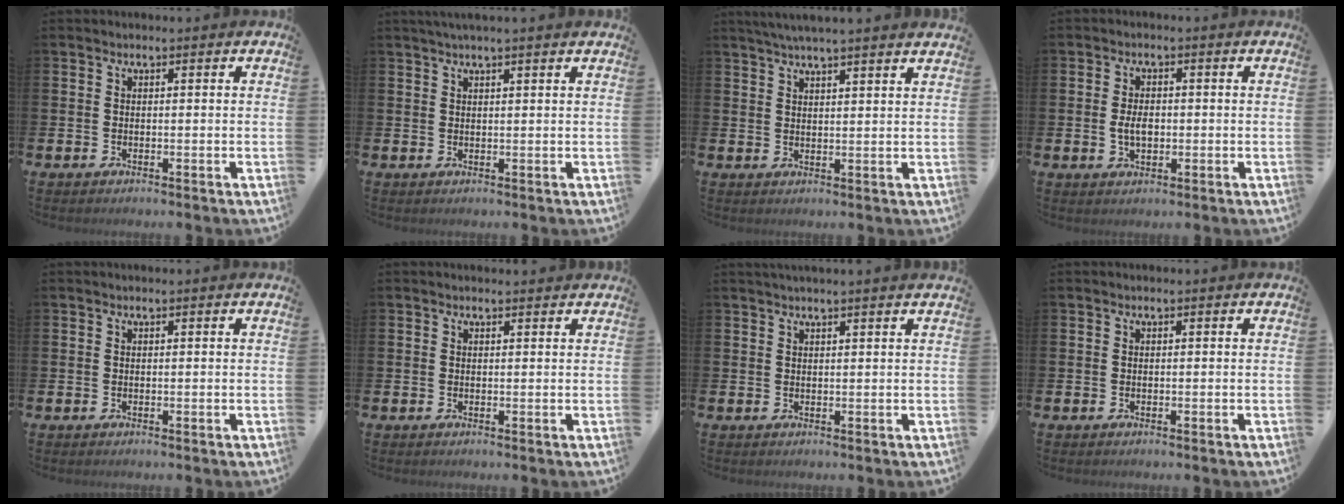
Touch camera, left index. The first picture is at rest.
{"total": 1.8, "force": [1.5, -0.2, 1.0], "torque": [-0.024, 0.003, 0.029]}
{"total": 4.0, "force": [3.8, -0.6, 1.1], "torque": [-0.035, -0.007, 0.071]}
{"total": 3.0, "force": [-0.1, 1.8, 2.4], "torque": [-0.032, 0.000, -0.006]}
{"total": 0.0}
{"total": 0.6, "force": [0.6, 0.1, 0.2], "torque": [0.009, -0.004, 0.008]}
{"total": 1.5, "force": [1.3, -0.3, 0.5], "torque": [-0.004, -0.004, 0.024]}
{"total": 0.0}